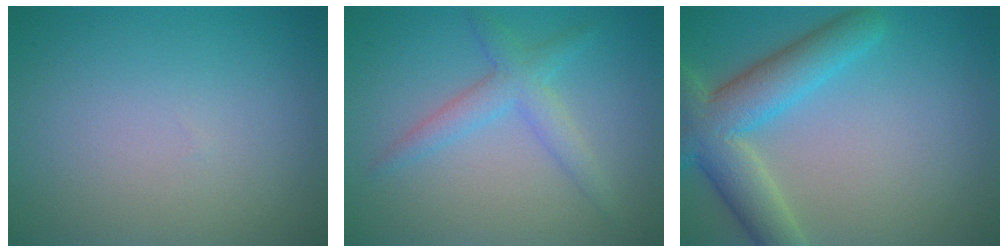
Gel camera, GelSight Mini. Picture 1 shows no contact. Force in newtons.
{"total": 3.0, "press": 3.0, "slide": 0.0}
{"total": 6.8, "press": 6.8, "slide": 0.3}